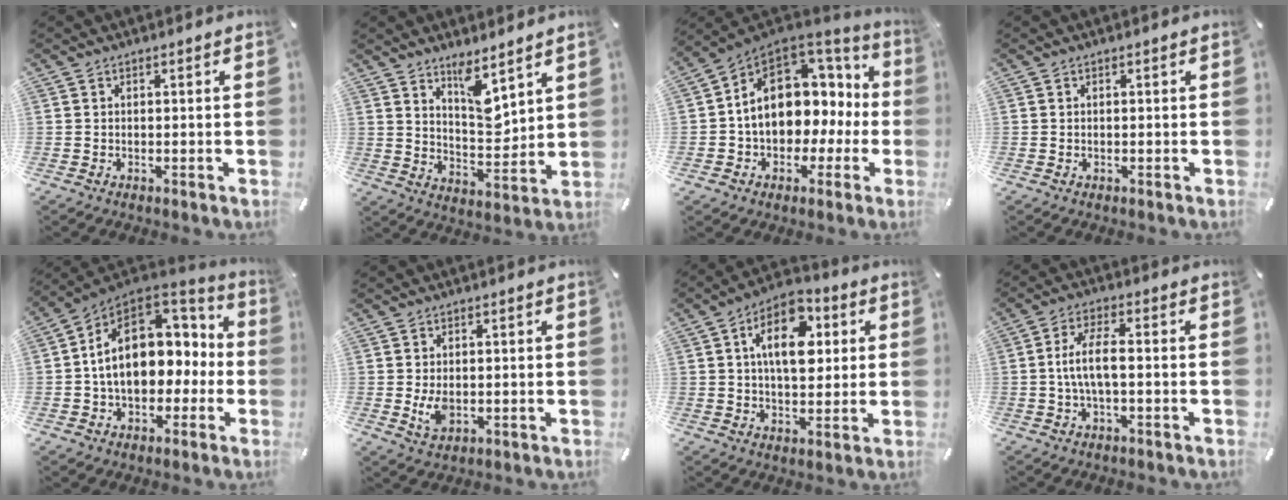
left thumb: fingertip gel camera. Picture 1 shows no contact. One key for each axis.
{"total": 9.3, "fx": 6.6, "fy": 3.8, "fz": 5.2, "tx": -0.068, "ty": -0.056, "tz": 0.114}
{"total": 13.2, "fx": 2.2, "fy": 10.4, "fz": 7.9, "tx": -0.132, "ty": -0.016, "tz": 0.043}
{"total": 0.0}
{"total": 18.6, "fx": 2.0, "fy": 13.2, "fz": 12.9, "tx": -0.207, "ty": -0.001, "tz": 0.038}
{"total": 4.3, "fx": -0.3, "fy": 2.8, "fz": 3.2, "tx": -0.072, "ty": -0.007, "tz": -0.009}
{"total": 13.5, "fx": 3.5, "fy": 8.1, "fz": 10.3, "tx": -0.158, "ty": 0.000, "tz": 0.057}
{"total": 7.6, "fx": -0.6, "fy": 2.6, "fz": 7.1, "tx": -0.147, "ty": 0.002, "tz": -0.015}